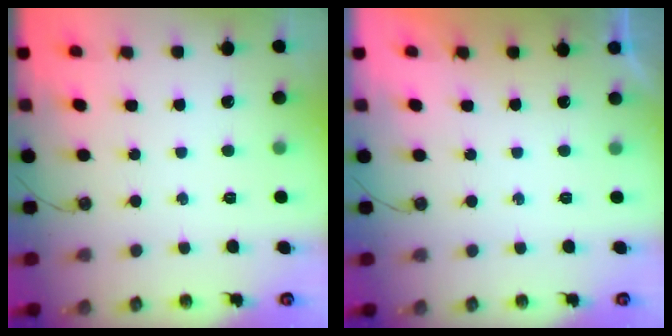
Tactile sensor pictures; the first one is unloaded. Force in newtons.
{"total": 0.0}